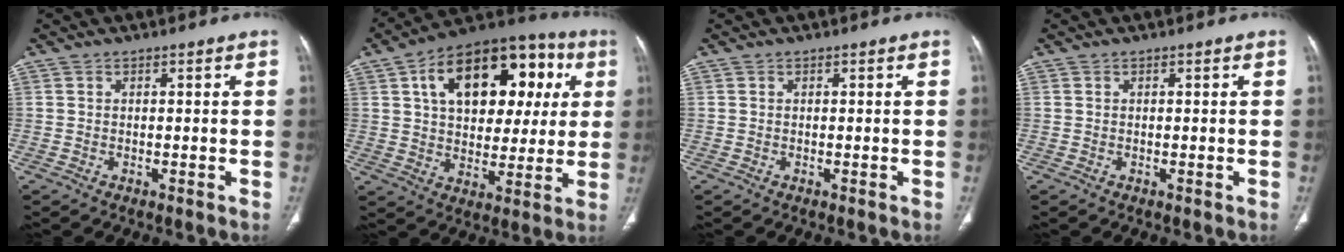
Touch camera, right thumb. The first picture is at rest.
{"total": 23.6, "force": [7.2, 14.1, 17.5], "torque": [-0.224, 0.021, 0.105]}
{"total": 0.0}
{"total": 0.0}